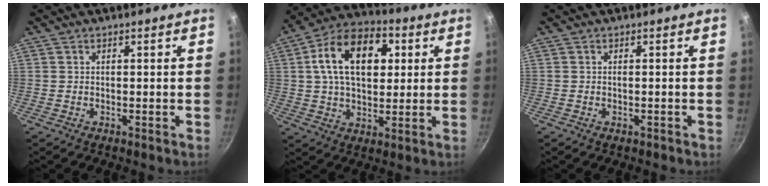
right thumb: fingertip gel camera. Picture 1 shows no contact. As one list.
[{"total": 17.6, "force": [4.1, 11.2, 12.9], "torque": [-0.187, 0.013, 0.056]}, {"total": 0.6, "force": [-0.3, 0.3, 0.4], "torque": [-0.005, 0.001, -0.005]}]